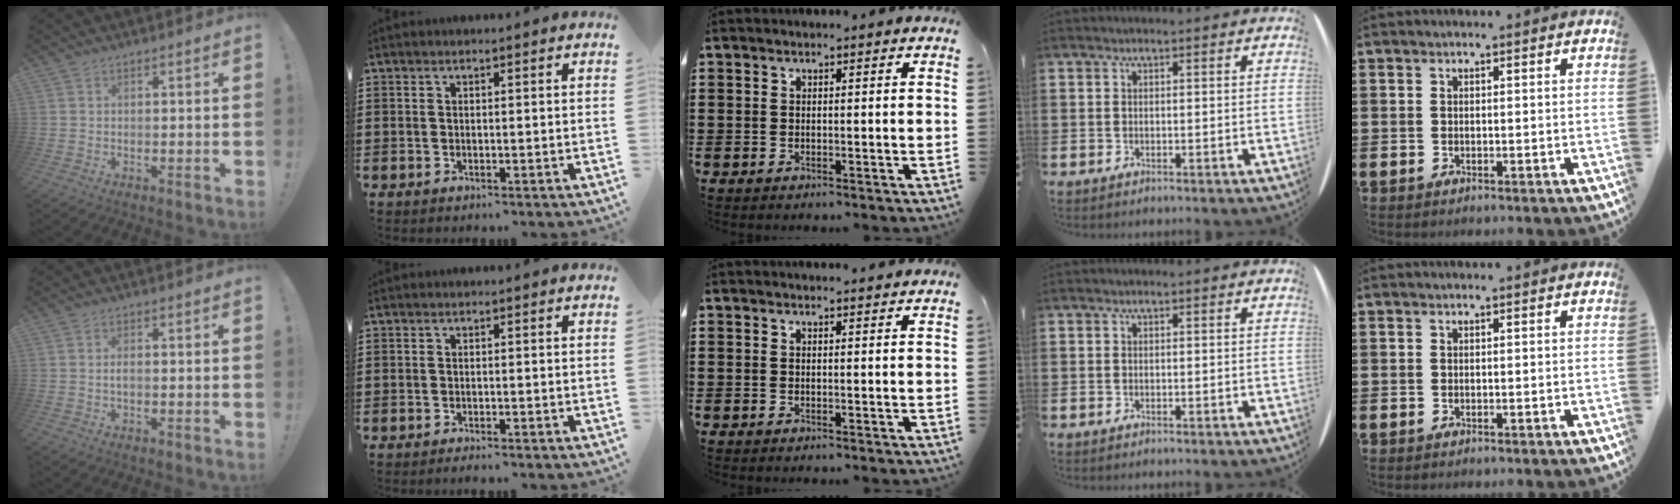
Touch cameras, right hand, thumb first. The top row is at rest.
{"thumb": {"total": 1.5, "force": [-0.4, 0.4, 1.4], "torque": [-0.028, 0.004, -0.006]}, "index": {"total": 0.5, "force": [-0.5, 0.0, 0.0], "torque": [-0.002, -0.002, -0.010]}, "middle": {"total": 1.2, "force": [1.2, -0.2, 0.2], "torque": [0.004, -0.005, 0.022]}}